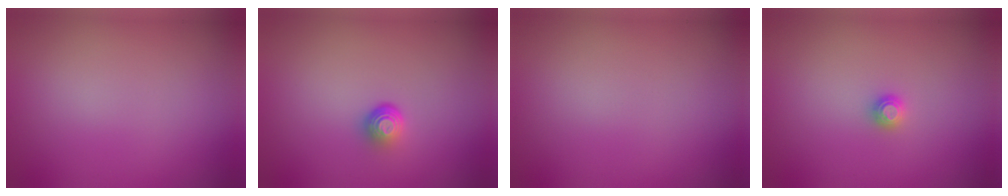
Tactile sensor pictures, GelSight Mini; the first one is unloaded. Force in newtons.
{"total": 1.7, "press": 1.0, "slide": 1.4}
{"total": 0.0}
{"total": 1.0, "press": 1.0, "slide": 0.1}